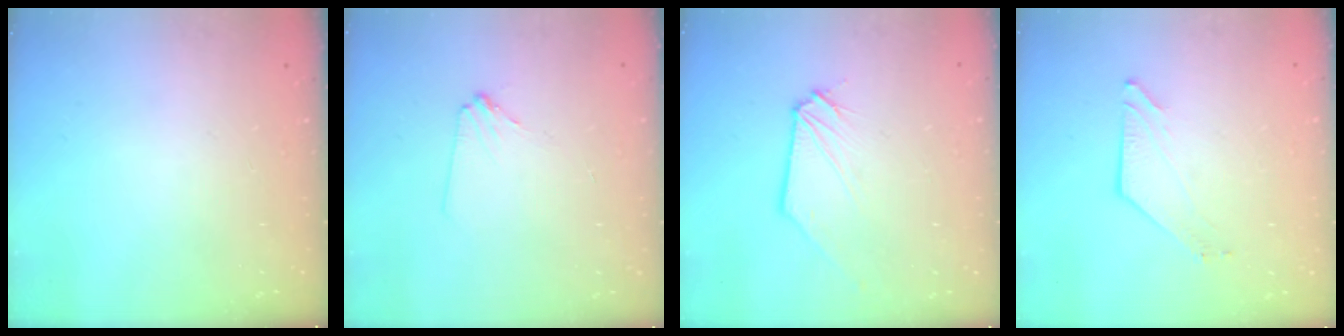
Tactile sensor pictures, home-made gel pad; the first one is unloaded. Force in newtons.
{"total": 2.3, "press": 2.3, "slide": 0.2}
{"total": 0.0}
{"total": 3.8, "press": 3.7, "slide": 0.7}